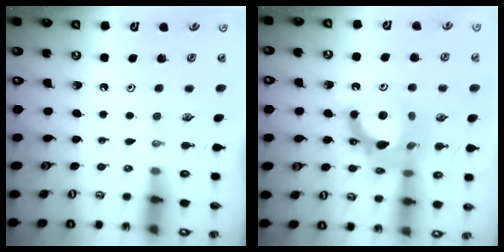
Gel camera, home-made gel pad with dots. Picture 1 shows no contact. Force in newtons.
{"total": 14.9, "press": 14.9, "slide": 1.1}